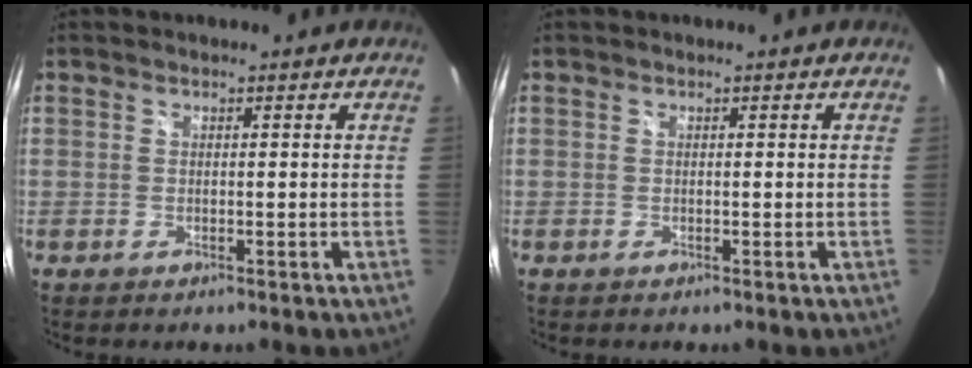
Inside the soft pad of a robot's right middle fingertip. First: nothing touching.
{"total": 0.0}